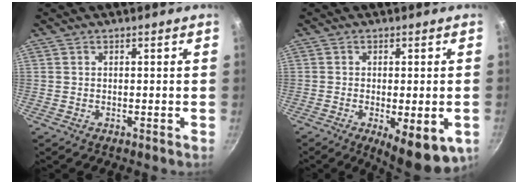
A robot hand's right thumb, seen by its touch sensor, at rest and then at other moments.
{"total": 10.8, "force": [-3.6, 3.5, 9.5], "torque": [-0.119, -0.004, -0.041]}